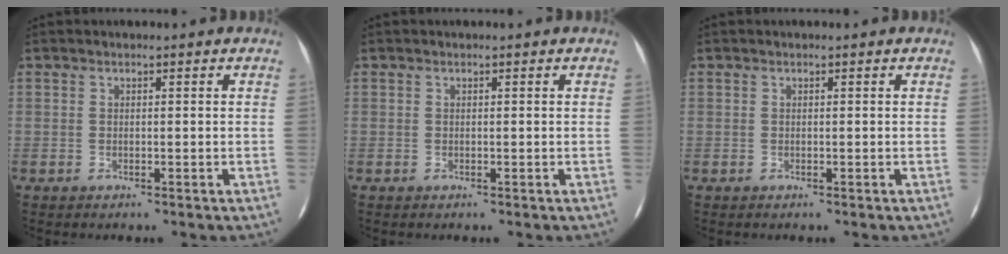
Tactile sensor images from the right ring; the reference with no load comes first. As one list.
[{"total": 0.0}, {"total": 0.0}]